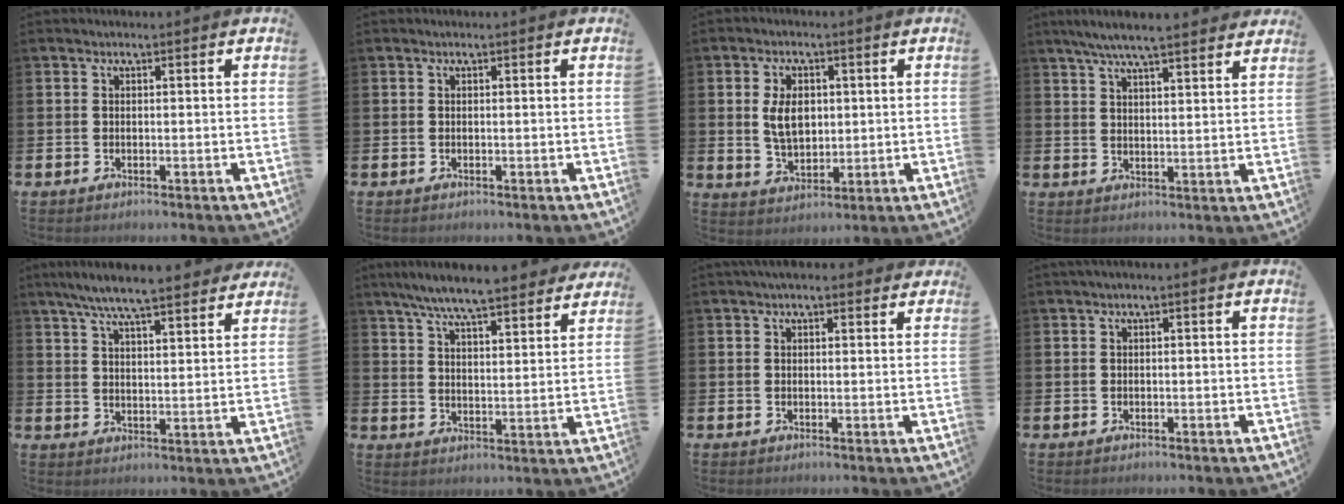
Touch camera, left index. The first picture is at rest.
{"total": 0.0}
{"total": 5.4, "force": [1.3, 3.5, 3.9], "torque": [-0.069, 0.007, 0.019]}
{"total": 6.5, "force": [6.1, 0.3, 2.3], "torque": [-0.054, -0.022, 0.108]}
{"total": 7.7, "force": [7.2, 0.6, 2.7], "torque": [-0.067, -0.034, 0.130]}
{"total": 8.0, "force": [7.5, 0.6, 2.6], "torque": [-0.070, -0.042, 0.134]}
{"total": 2.2, "force": [1.9, 0.9, 0.6], "torque": [-0.002, -0.004, 0.032]}
{"total": 0.6, "force": [-0.1, 0.1, 0.6], "torque": [-0.010, 0.001, -0.002]}